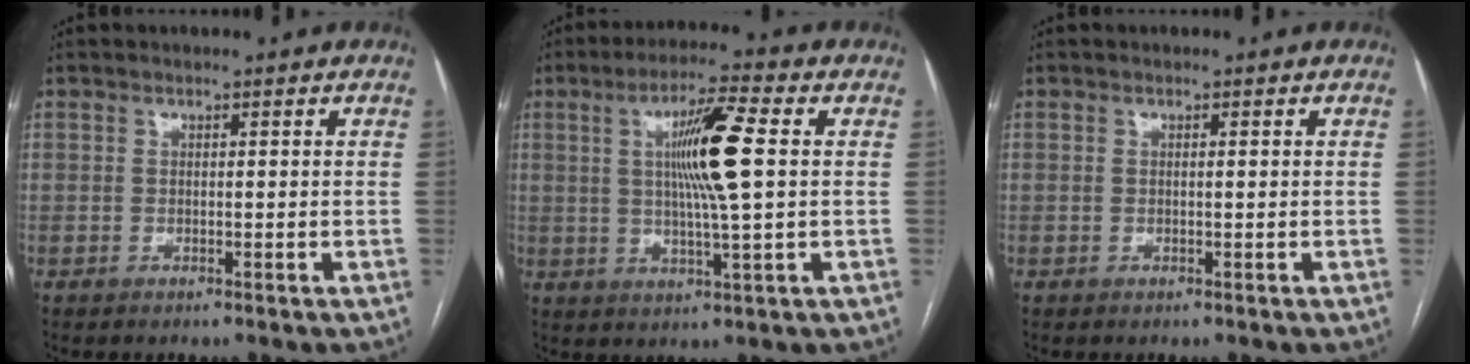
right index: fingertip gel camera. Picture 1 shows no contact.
{"total": 10.4, "force": [1.7, 0.0, 10.2], "torque": [-0.185, 0.002, 0.029]}
{"total": 0.6, "force": [0.1, 0.1, 0.5], "torque": [-0.010, 0.000, 0.001]}